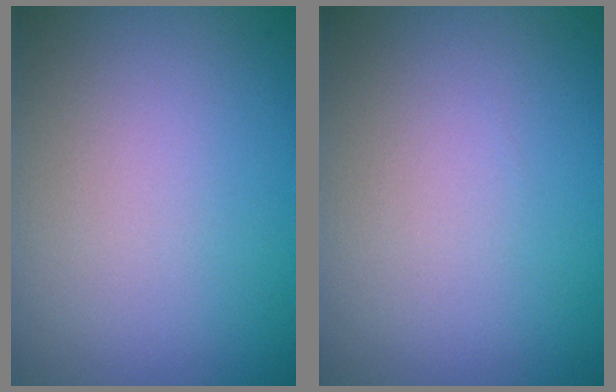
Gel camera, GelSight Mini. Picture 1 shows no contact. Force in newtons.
{"total": 0.0}